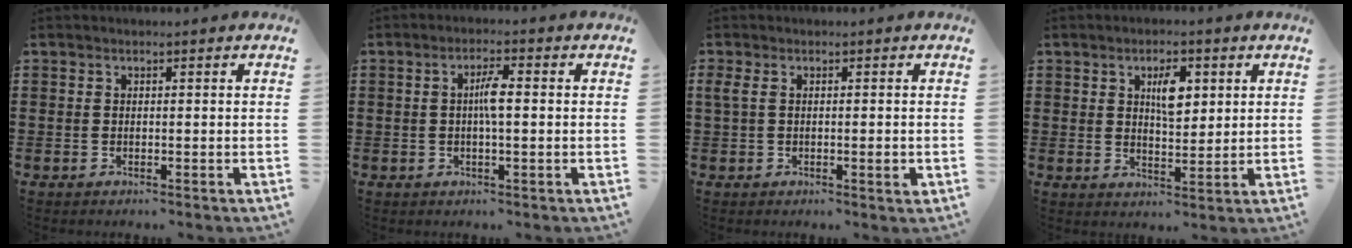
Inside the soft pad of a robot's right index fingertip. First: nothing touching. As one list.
[{"total": 3.4, "force": [-0.1, 0.6, 3.4], "torque": [-0.063, 0.000, -0.003]}, {"total": 2.8, "force": [-0.1, 0.8, 2.7], "torque": [-0.055, -0.001, -0.005]}, {"total": 5.2, "force": [1.8, 2.3, 4.3], "torque": [-0.067, -0.001, 0.024]}]